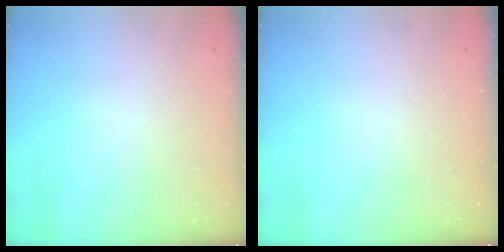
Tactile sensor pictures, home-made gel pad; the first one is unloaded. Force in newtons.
{"total": 0.0}